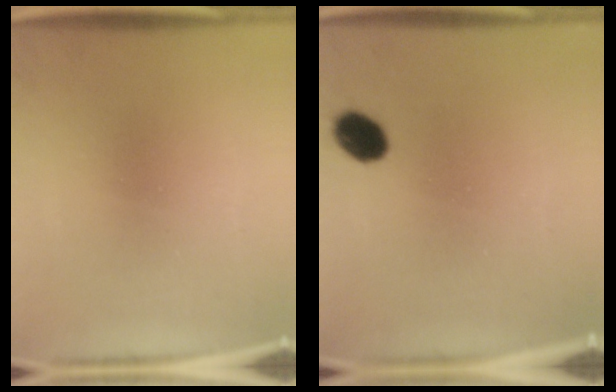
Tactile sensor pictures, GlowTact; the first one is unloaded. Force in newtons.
{"total": 5.8}